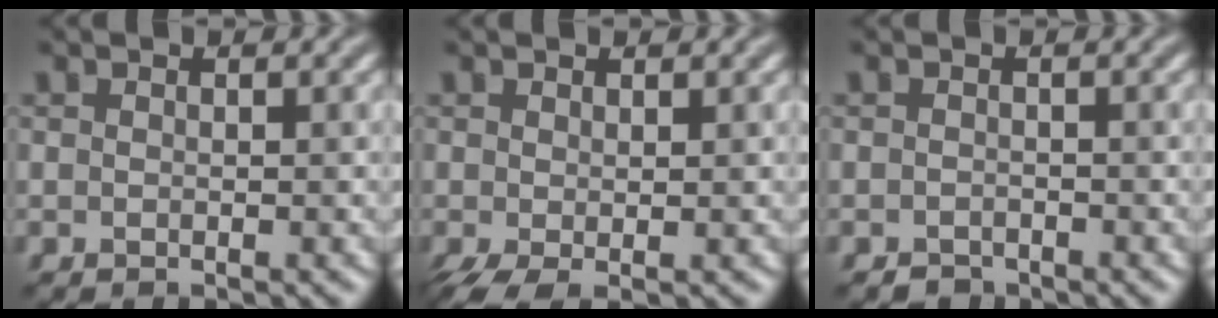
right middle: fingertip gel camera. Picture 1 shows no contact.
{"total": 2.0, "force": [-0.6, 0.8, 1.8], "torque": [-0.046, -0.008, -0.012]}
{"total": 0.9, "force": [-0.8, 0.4, 0.0], "torque": [0.003, 0.000, -0.015]}